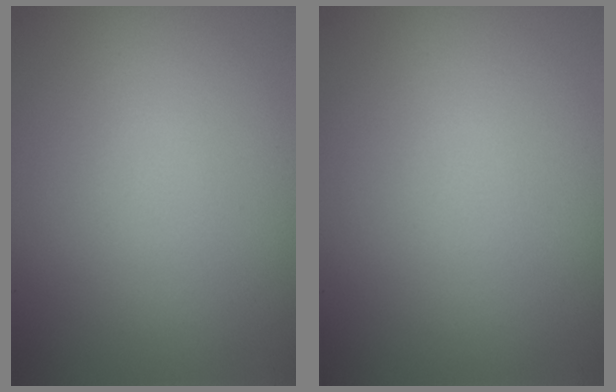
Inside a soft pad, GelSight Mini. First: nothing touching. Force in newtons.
{"total": 0.0}